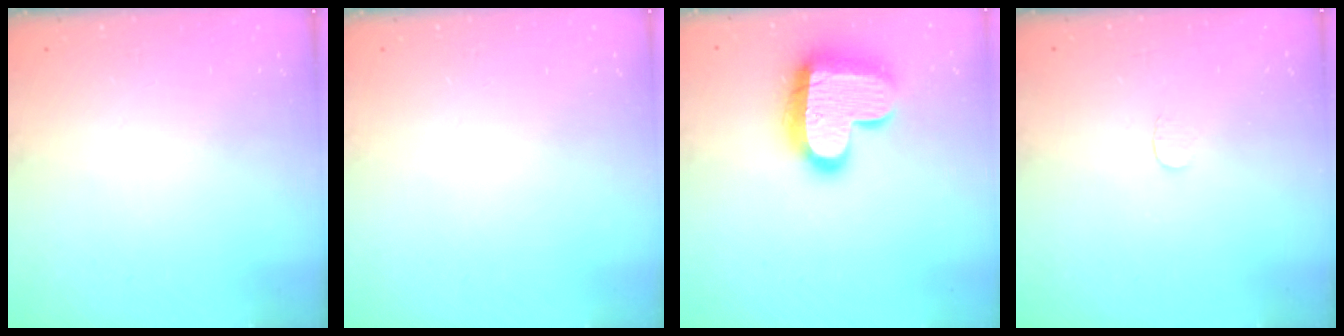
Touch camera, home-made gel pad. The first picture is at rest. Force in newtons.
{"total": 0.0}
{"total": 18.3, "press": 18.2, "slide": 1.2}
{"total": 2.6, "press": 2.6, "slide": 0.2}